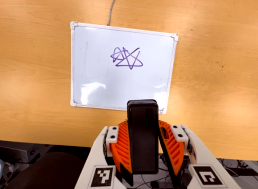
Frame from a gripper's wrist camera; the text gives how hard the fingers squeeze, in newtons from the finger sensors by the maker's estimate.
{"total": 5.3, "left": 4.6, "right": 6.0}